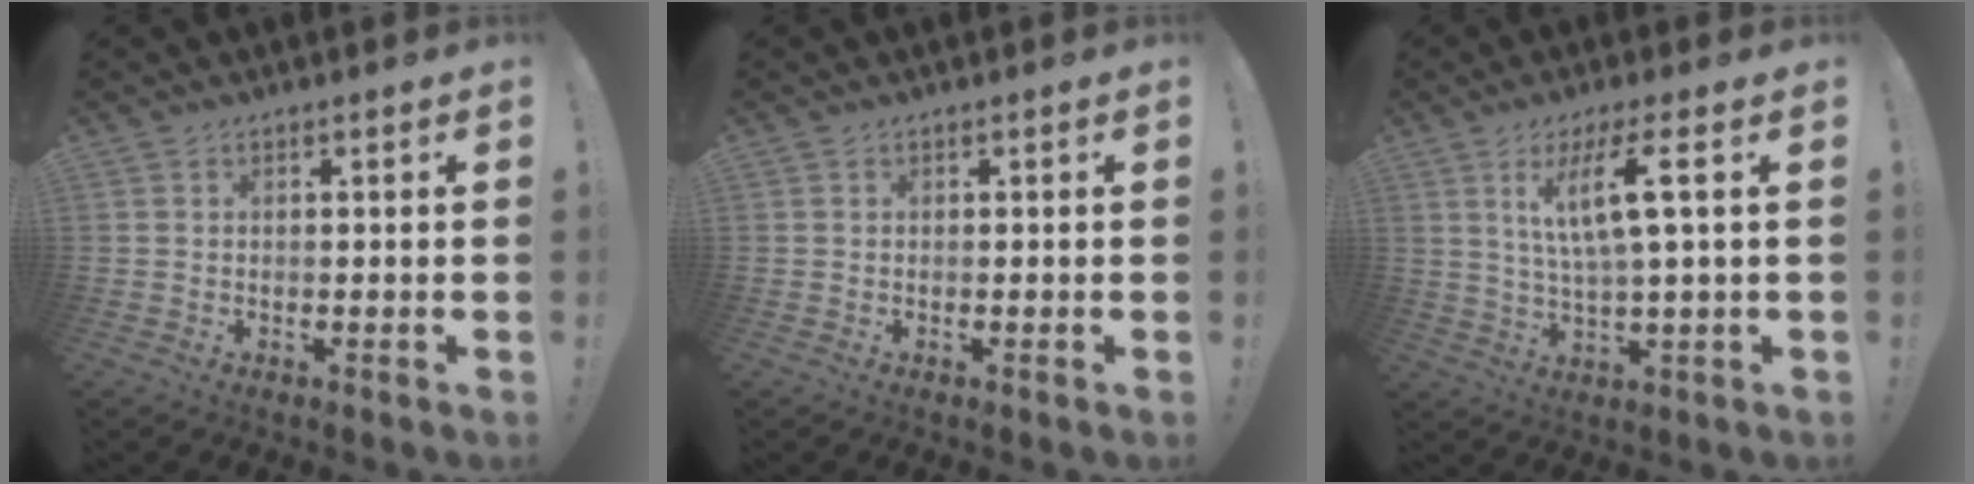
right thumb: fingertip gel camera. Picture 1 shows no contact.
{"total": 0.0}
{"total": 11.2, "force": [3.4, 0.9, 10.7], "torque": [-0.200, 0.006, 0.046]}